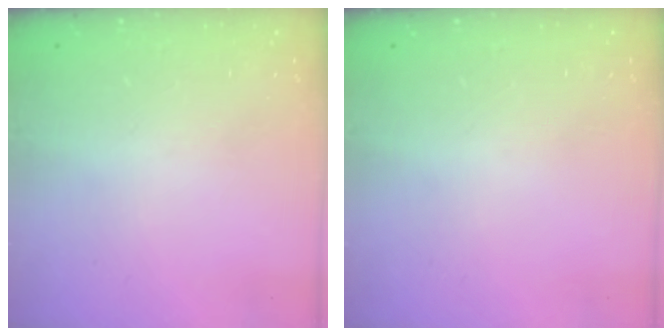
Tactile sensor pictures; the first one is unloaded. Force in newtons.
{"total": 0.0}